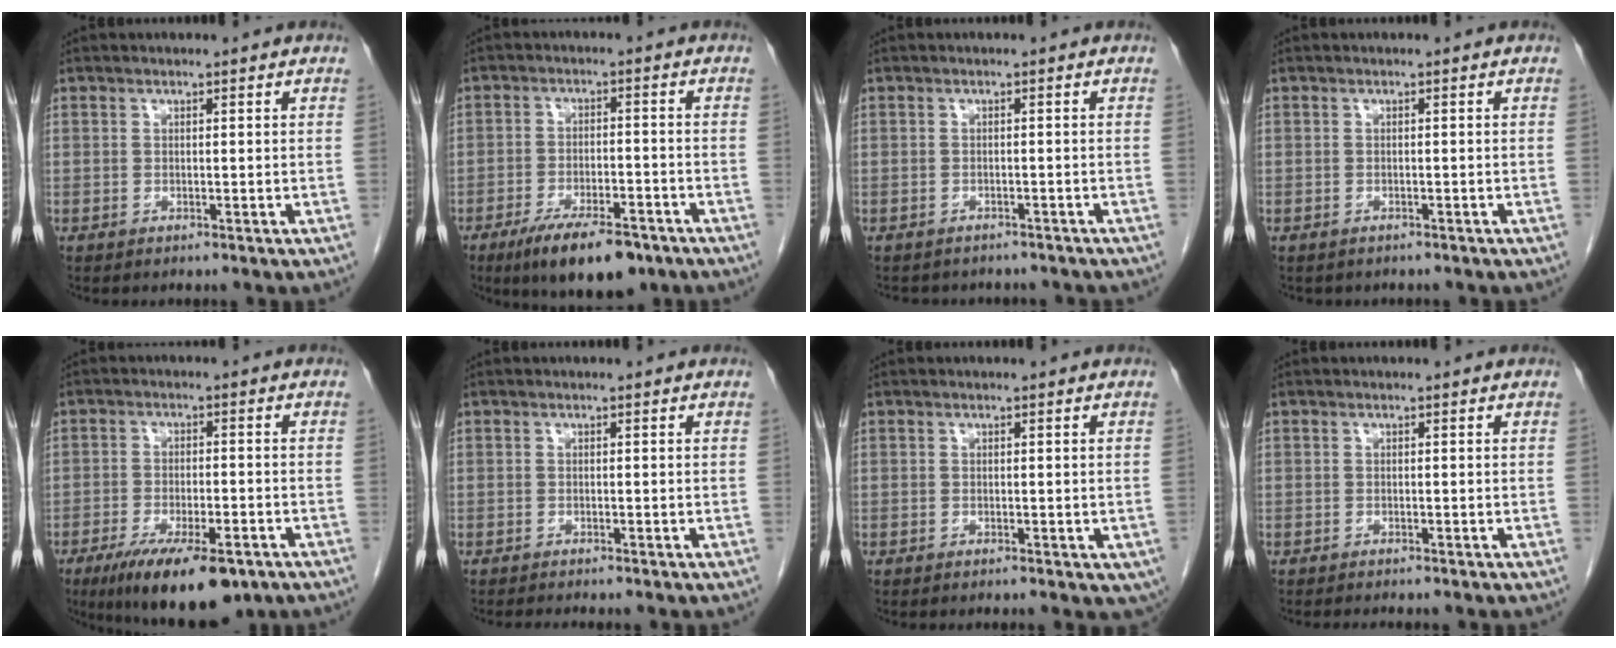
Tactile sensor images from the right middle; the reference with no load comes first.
{"total": 10.8, "force": [-7.5, 3.4, 7.0], "torque": [-0.109, -0.009, -0.118]}
{"total": 6.8, "force": [-6.0, 2.7, 1.6], "torque": [-0.025, 0.006, -0.066]}
{"total": 1.7, "force": [-1.5, 0.8, 0.4], "torque": [-0.016, -0.001, -0.016]}
{"total": 12.8, "force": [-8.3, 3.9, 8.9], "torque": [-0.138, -0.016, -0.127]}
{"total": 2.0, "force": [-1.8, -0.1, 0.9], "torque": [-0.014, -0.003, -0.027]}
{"total": 3.3, "force": [-1.7, 1.2, 2.5], "torque": [-0.019, -0.004, -0.024]}
{"total": 2.4, "force": [-2.1, 0.3, 1.1], "torque": [-0.018, -0.005, -0.025]}